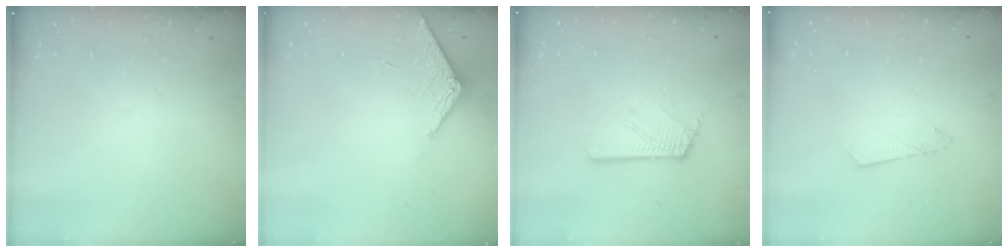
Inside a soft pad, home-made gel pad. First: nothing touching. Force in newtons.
{"total": 3.3, "press": 3.3, "slide": 0.5}
{"total": 3.3, "press": 3.3, "slide": 0.4}
{"total": 2.9, "press": 2.9, "slide": 0.3}